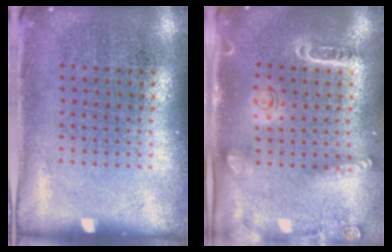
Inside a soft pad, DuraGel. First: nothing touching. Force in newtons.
{"total": 1.5, "press": 1.5, "slide": 0.5}